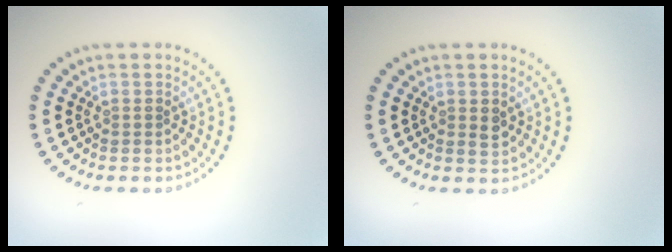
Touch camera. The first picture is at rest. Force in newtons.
{"total": 1.1, "press": 1.1, "slide": 0.0}